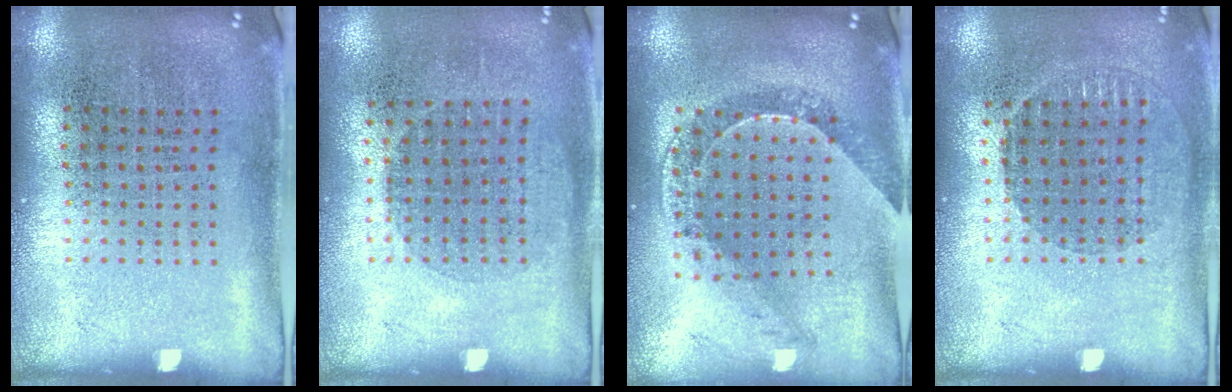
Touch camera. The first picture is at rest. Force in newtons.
{"total": 1.0, "press": 0.9, "slide": 0.4}
{"total": 0.5, "press": 0.5, "slide": 0.1}
{"total": 0.9, "press": 0.8, "slide": 0.3}